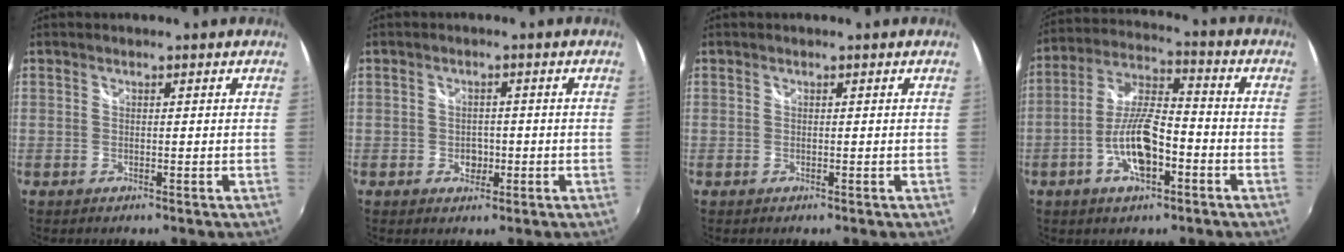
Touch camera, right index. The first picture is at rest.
{"total": 2.7, "force": [-0.8, 2.3, 1.1], "torque": [-0.019, 0.002, -0.010]}
{"total": 0.0}
{"total": 11.4, "force": [-4.5, 3.8, 9.7], "torque": [-0.201, 0.004, -0.081]}